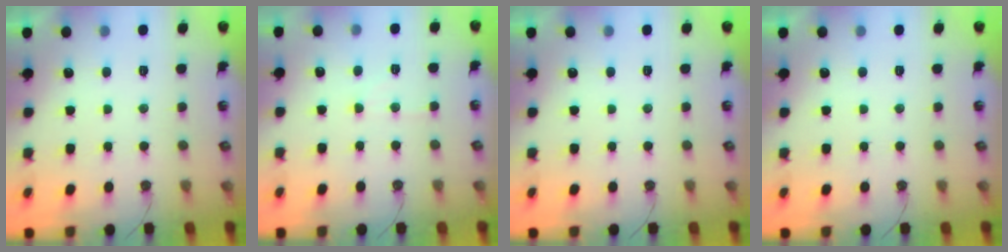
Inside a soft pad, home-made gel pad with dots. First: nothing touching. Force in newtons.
{"total": 6.0, "press": 6.0, "slide": 0.7}
{"total": 0.0}
{"total": 0.0}